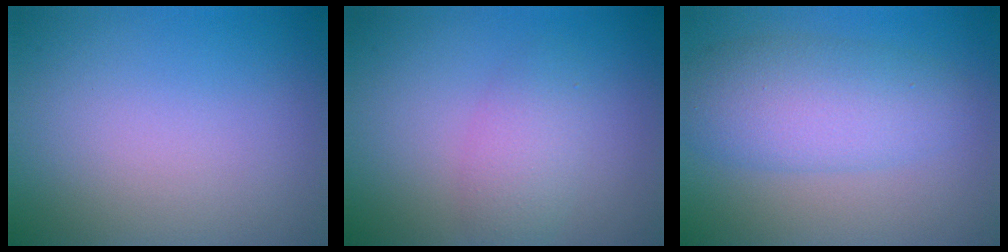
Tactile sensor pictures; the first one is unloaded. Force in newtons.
{"total": 1.9, "press": 1.9, "slide": 0.1}
{"total": 6.0, "press": 6.0, "slide": 0.1}